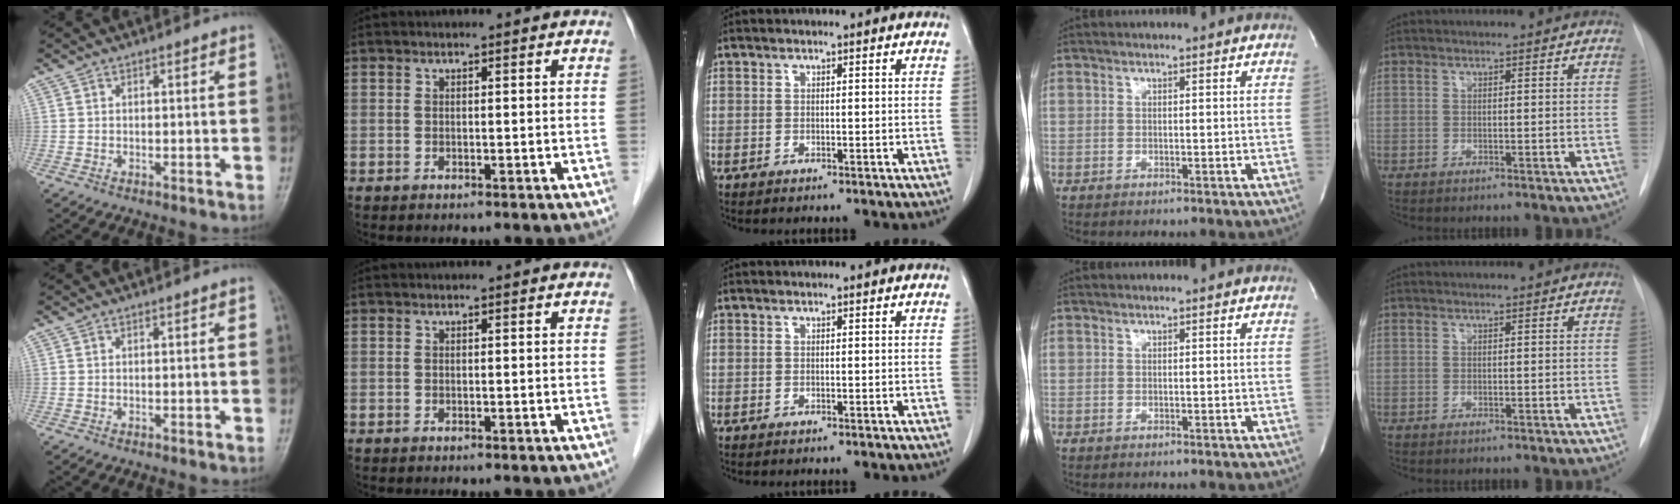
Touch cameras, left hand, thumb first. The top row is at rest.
{}